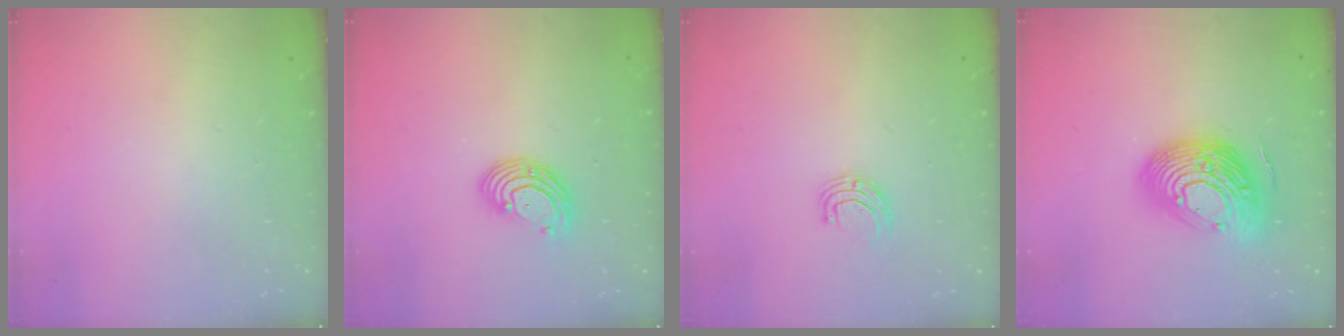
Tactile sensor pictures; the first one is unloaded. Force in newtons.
{"total": 7.1, "press": 7.0, "slide": 1.3}
{"total": 5.5, "press": 5.5, "slide": 0.6}
{"total": 20.9, "press": 20.8, "slide": 1.8}